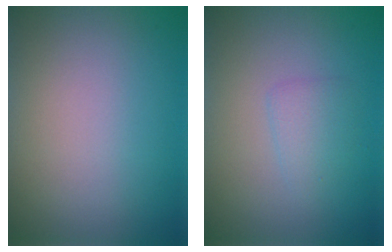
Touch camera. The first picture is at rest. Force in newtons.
{"total": 1.5, "press": 1.5, "slide": 0.1}